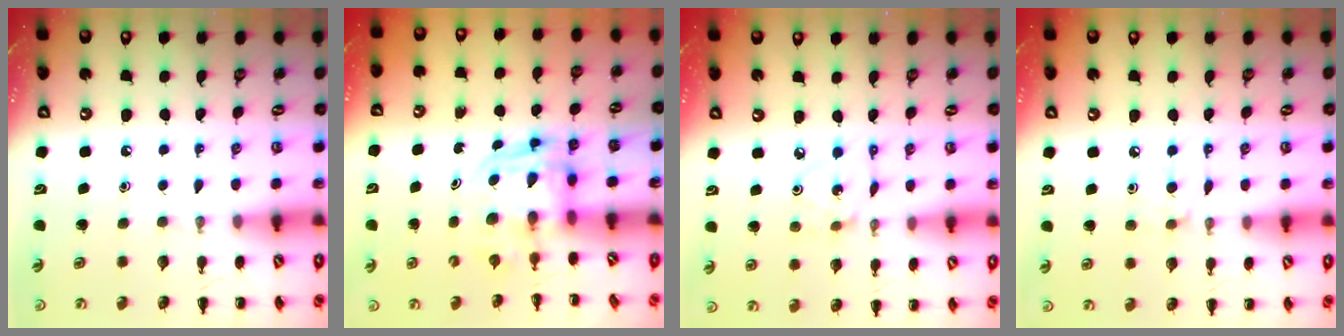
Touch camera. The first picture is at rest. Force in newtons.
{"total": 2.6, "press": 2.6, "slide": 0.2}
{"total": 2.2, "press": 2.2, "slide": 0.4}
{"total": 5.3, "press": 5.1, "slide": 1.3}